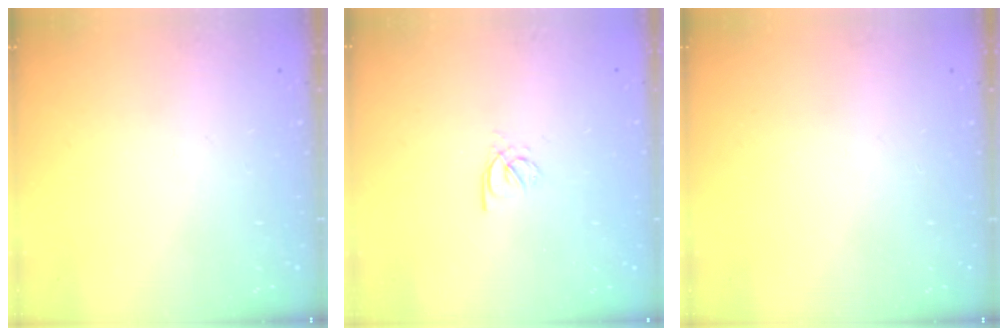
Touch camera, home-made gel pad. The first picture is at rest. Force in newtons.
{"total": 2.0, "press": 2.0, "slide": 0.4}
{"total": 0.0}